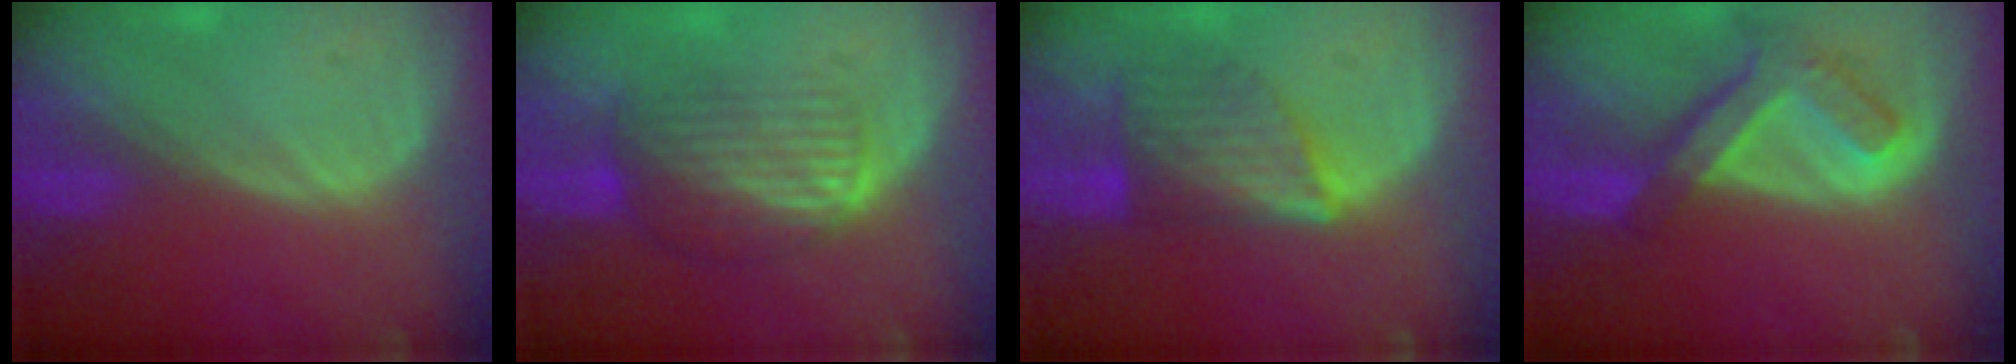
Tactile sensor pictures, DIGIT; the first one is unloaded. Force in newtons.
{"total": 6.7, "press": 6.4, "slide": 1.9}
{"total": 6.9, "press": 6.6, "slide": 2.0}
{"total": 7.5, "press": 6.5, "slide": 3.8}